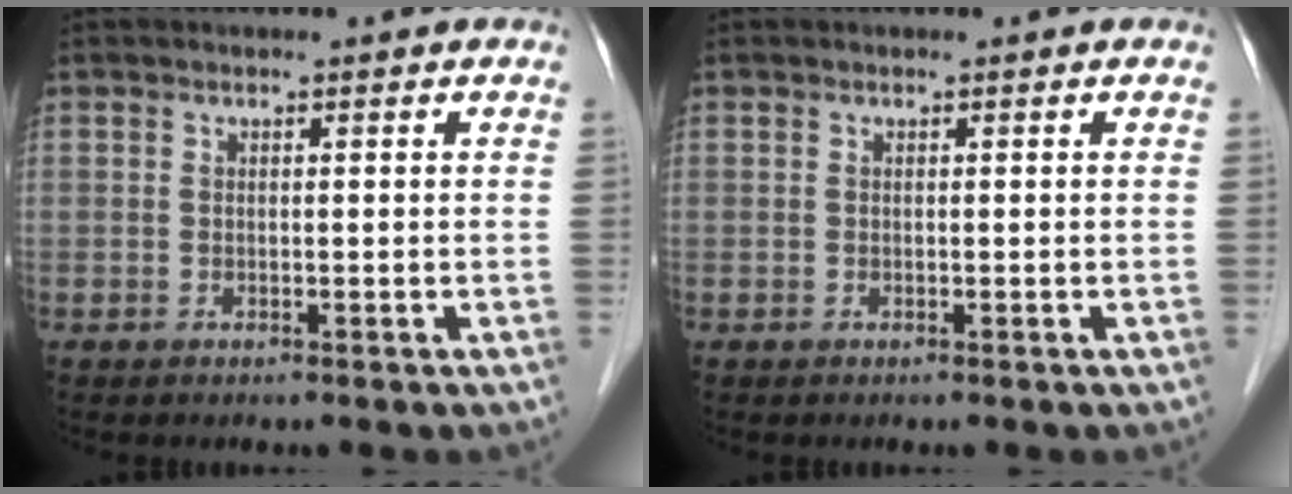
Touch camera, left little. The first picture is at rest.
{"total": 0.0}